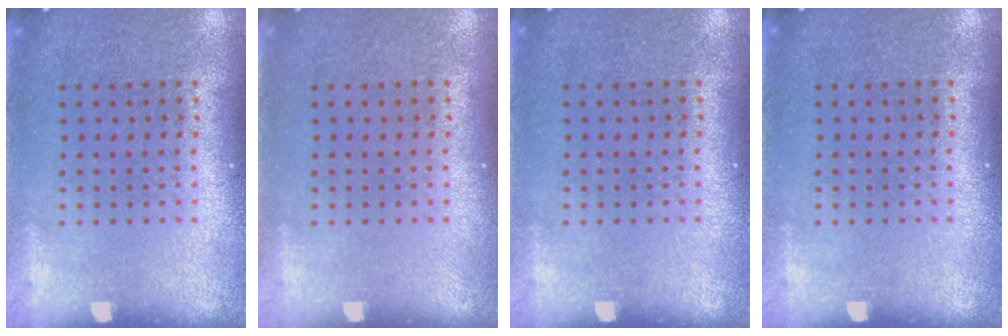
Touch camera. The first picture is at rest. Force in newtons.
{"total": 0.0}
{"total": 0.0}
{"total": 0.0}